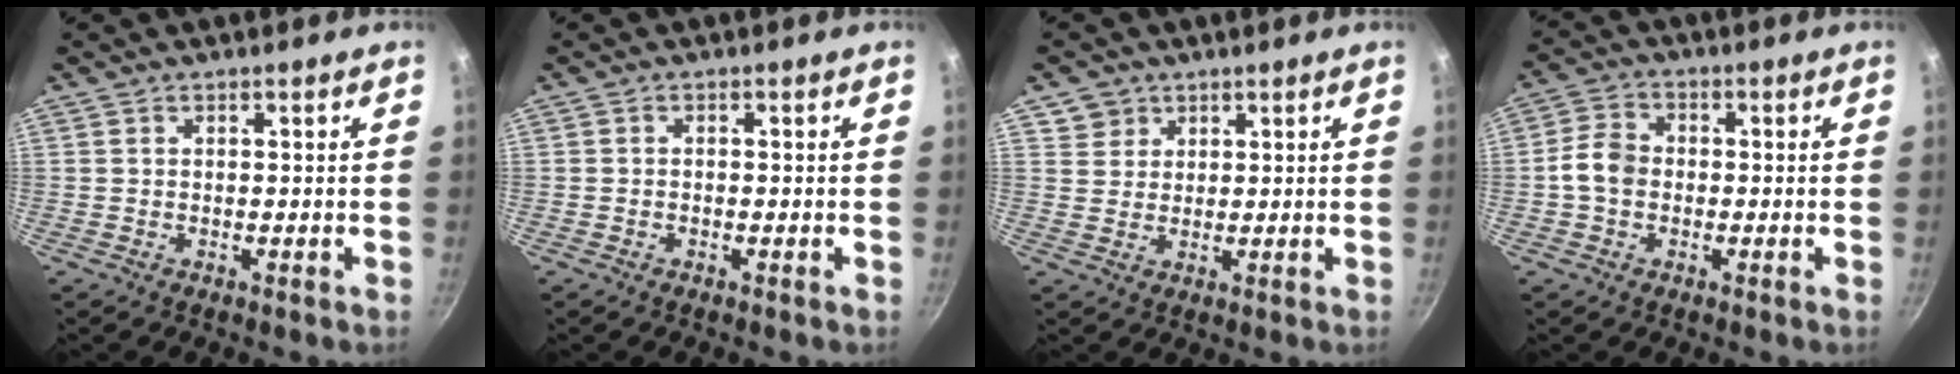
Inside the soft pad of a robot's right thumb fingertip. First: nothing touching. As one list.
[{"total": 0.5, "force": [-0.3, 0.3, 0.3], "torque": [-0.007, 0.004, -0.006]}, {"total": 4.0, "force": [2.1, 3.4, 0.2], "torque": [0.024, 0.007, 0.036]}, {"total": 5.5, "force": [-0.8, 4.3, 3.3], "torque": [-0.050, 0.019, -0.027]}]